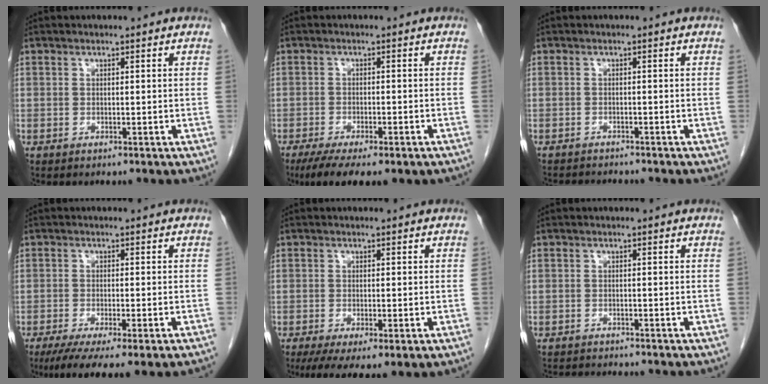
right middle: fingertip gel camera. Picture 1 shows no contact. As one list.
[{"total": 10.4, "force": [-7.6, 2.8, 6.6], "torque": [-0.096, -0.015, -0.109]}, {"total": 5.2, "force": [-4.9, 0.9, 1.4], "torque": [-0.016, -0.007, -0.071]}, {"total": 9.5, "force": [-6.7, 0.6, 6.6], "torque": [-0.095, -0.021, -0.104]}, {"total": 8.2, "force": [-4.7, 2.3, 6.3], "torque": [-0.100, -0.022, -0.075]}, {"total": 4.6, "force": [-4.4, 0.4, 1.2], "torque": [-0.014, -0.010, -0.067]}]